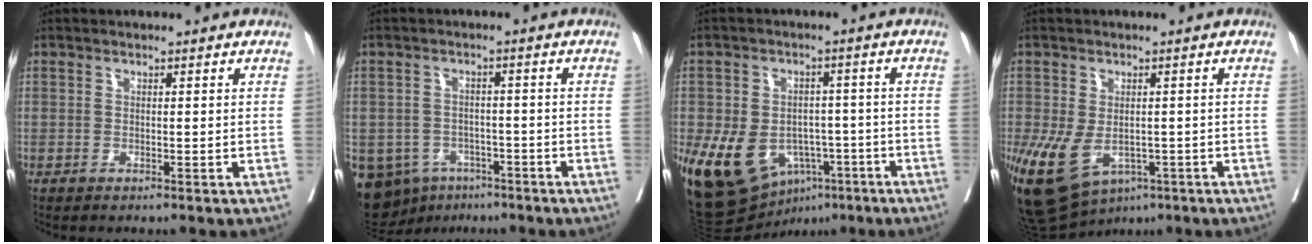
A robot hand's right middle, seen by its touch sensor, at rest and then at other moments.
{"total": 12.7, "force": [-6.8, 9.7, 4.5], "torque": [-0.116, 0.004, -0.089]}
{"total": 15.9, "force": [-6.6, 11.1, 9.2], "torque": [-0.182, 0.009, -0.088]}
{"total": 11.7, "force": [-5.2, 7.3, 7.4], "torque": [-0.152, -0.010, -0.073]}